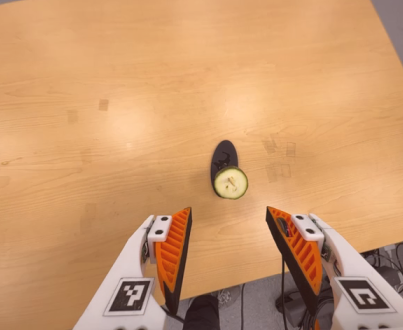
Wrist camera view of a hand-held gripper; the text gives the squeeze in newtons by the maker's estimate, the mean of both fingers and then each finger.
{"total": 0.0}